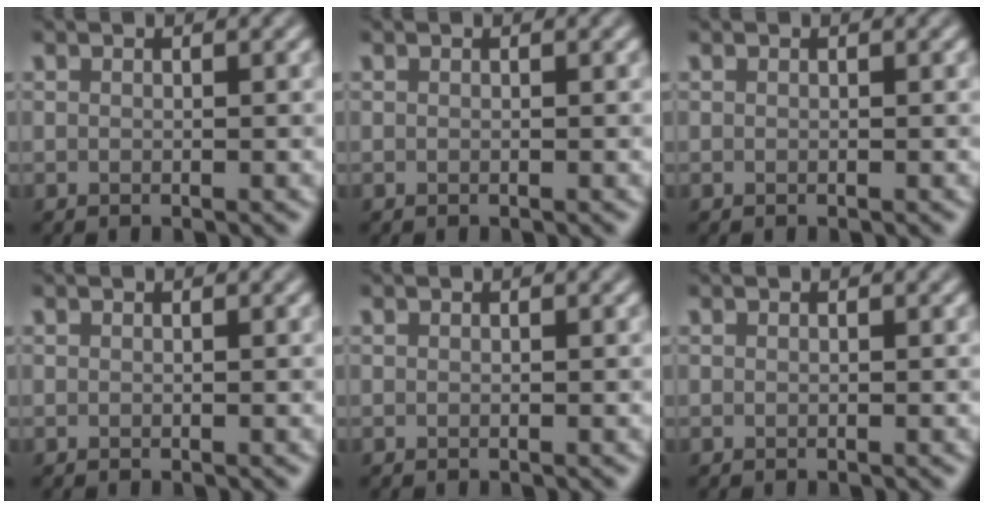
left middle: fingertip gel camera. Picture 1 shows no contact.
{"total": 0.0}
{"total": 0.0}
{"total": 0.0}
{"total": 0.0}
{"total": 0.0}